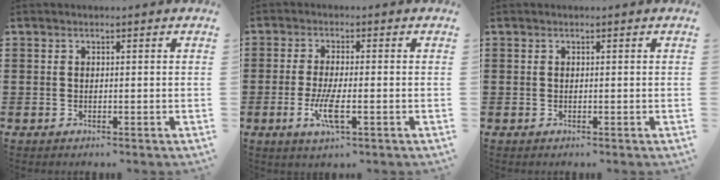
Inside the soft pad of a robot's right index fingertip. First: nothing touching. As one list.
[{"total": 5.1, "force": [-1.8, 0.9, 4.7], "torque": [-0.104, -0.016, -0.037]}, {"total": 0.0}]